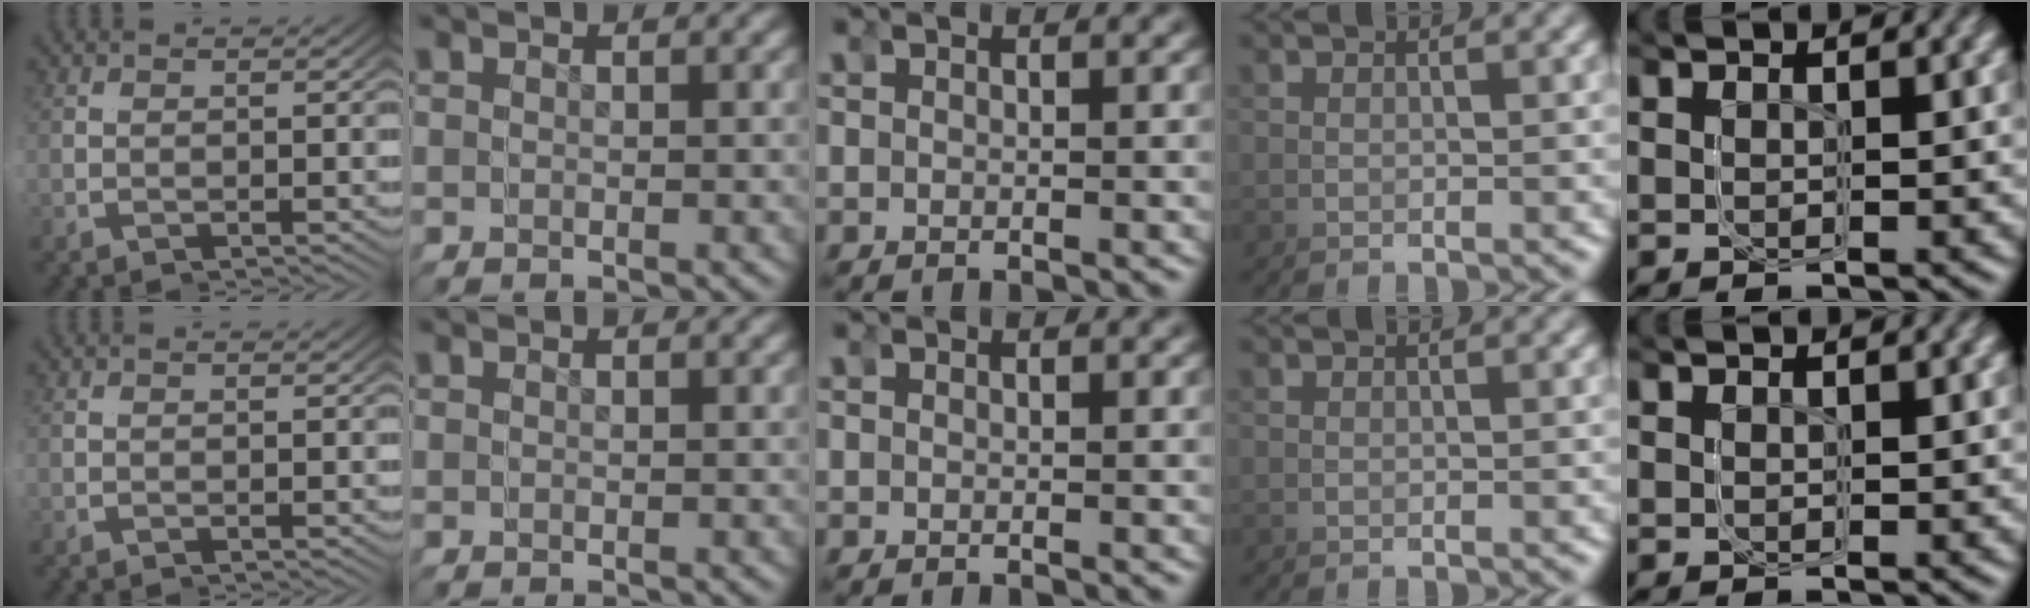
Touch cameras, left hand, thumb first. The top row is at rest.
{}